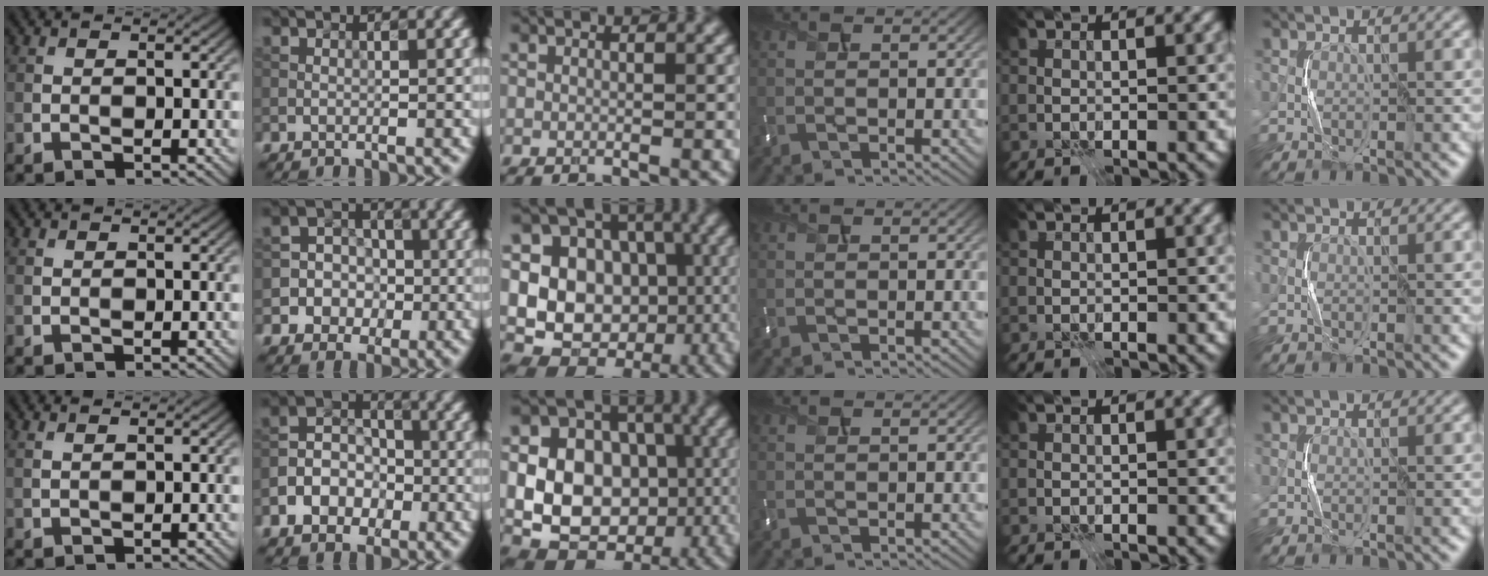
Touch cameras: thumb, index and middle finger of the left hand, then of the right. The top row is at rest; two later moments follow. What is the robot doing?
{"motion": "press", "object": "memory foam"}